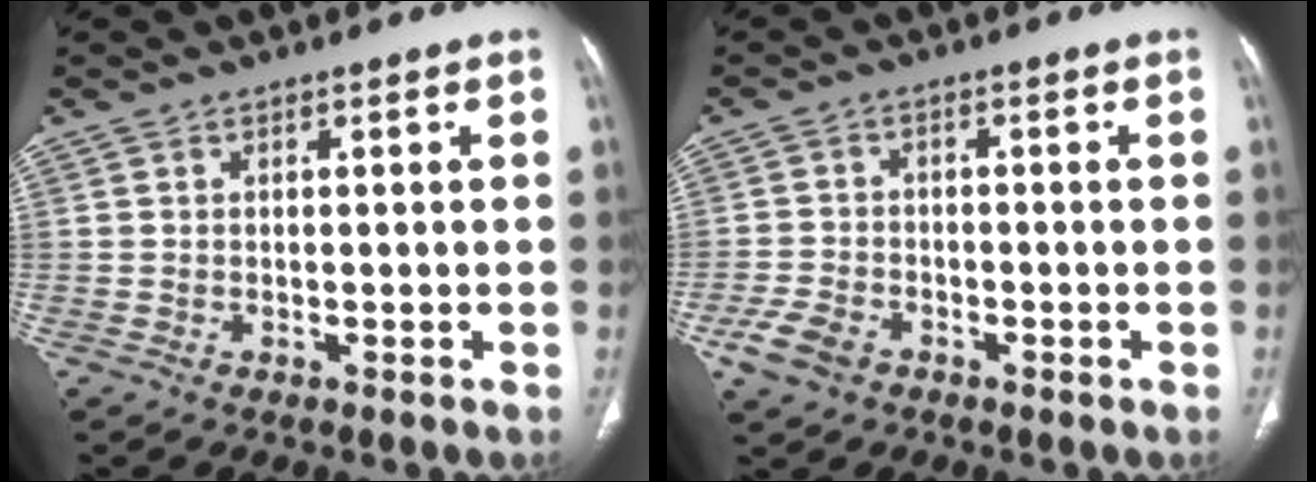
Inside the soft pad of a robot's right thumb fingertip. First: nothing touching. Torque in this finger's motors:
{"motor_torque": [1.24, 0.64, 0.34, -0.75, 0.04]}